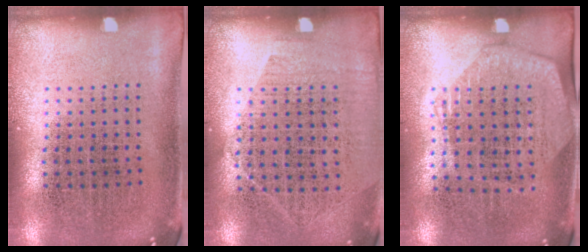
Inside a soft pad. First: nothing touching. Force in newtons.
{"total": 1.3, "press": 1.0, "slide": 0.7}
{"total": 1.4, "press": 1.3, "slide": 0.6}